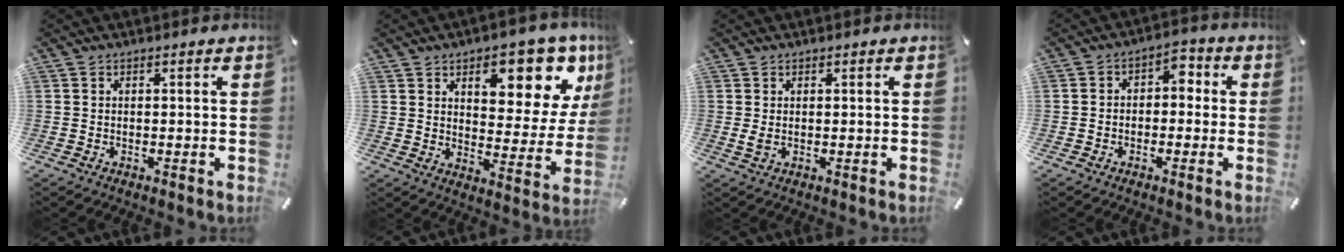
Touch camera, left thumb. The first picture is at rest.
{"total": 13.7, "force": [8.1, 7.2, 8.4], "torque": [-0.086, -0.061, 0.132]}
{"total": 1.6, "force": [0.2, 0.6, 1.5], "torque": [-0.029, -0.006, 0.001]}
{"total": 4.1, "force": [-1.8, 3.1, 2.0], "torque": [-0.029, 0.011, -0.040]}